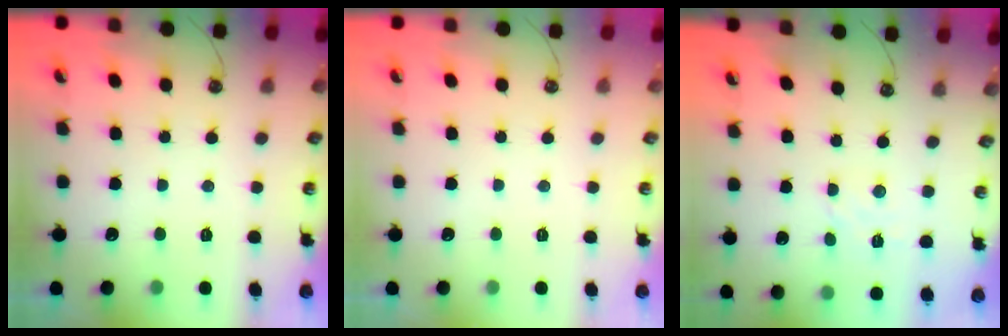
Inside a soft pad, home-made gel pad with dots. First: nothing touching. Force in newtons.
{"total": 0.0}
{"total": 1.9, "press": 1.8, "slide": 0.6}